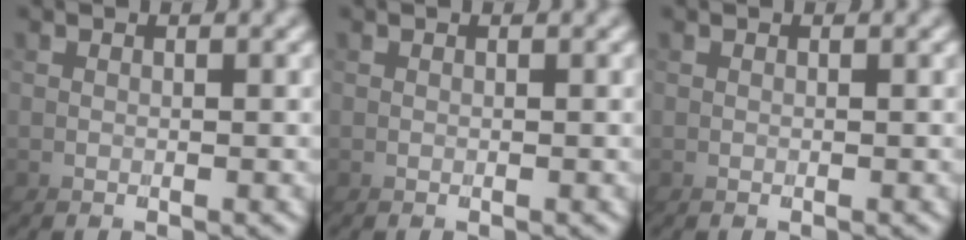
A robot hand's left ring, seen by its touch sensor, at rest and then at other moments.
{"total": 0.0}
{"total": 0.0}